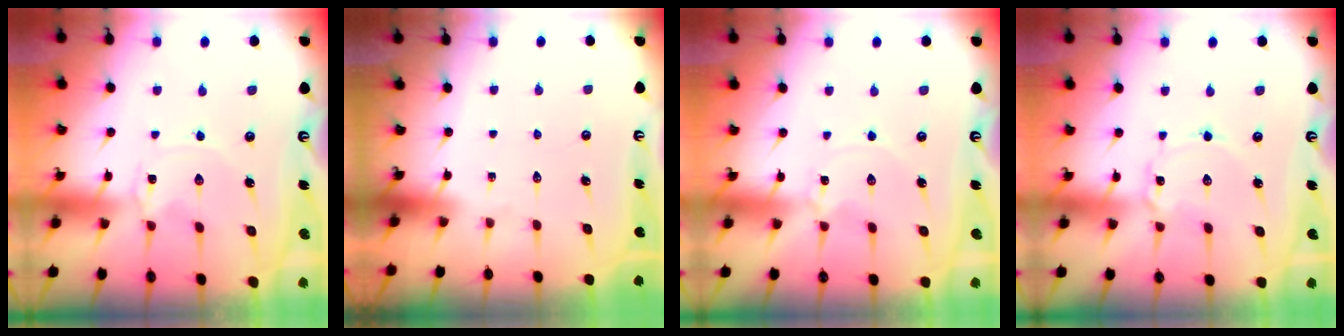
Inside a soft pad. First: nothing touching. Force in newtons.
{"total": 0.0}
{"total": 0.0}
{"total": 2.4, "press": 2.4, "slide": 0.1}